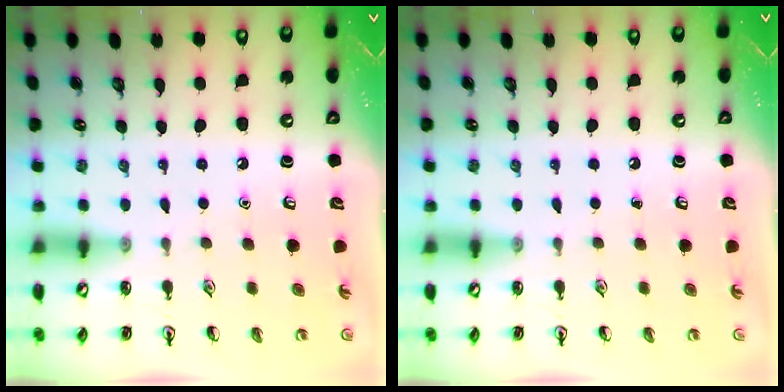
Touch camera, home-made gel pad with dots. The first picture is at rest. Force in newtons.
{"total": 0.0}